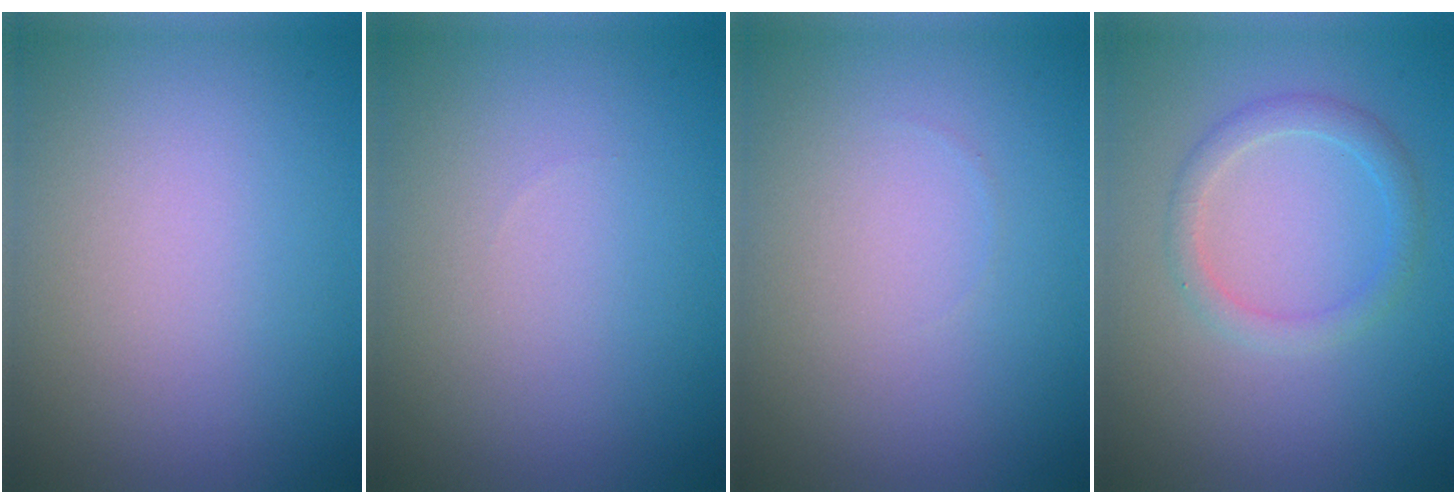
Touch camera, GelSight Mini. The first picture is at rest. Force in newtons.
{"total": 0.0}
{"total": 0.0}
{"total": 2.0, "press": 2.0, "slide": 0.1}